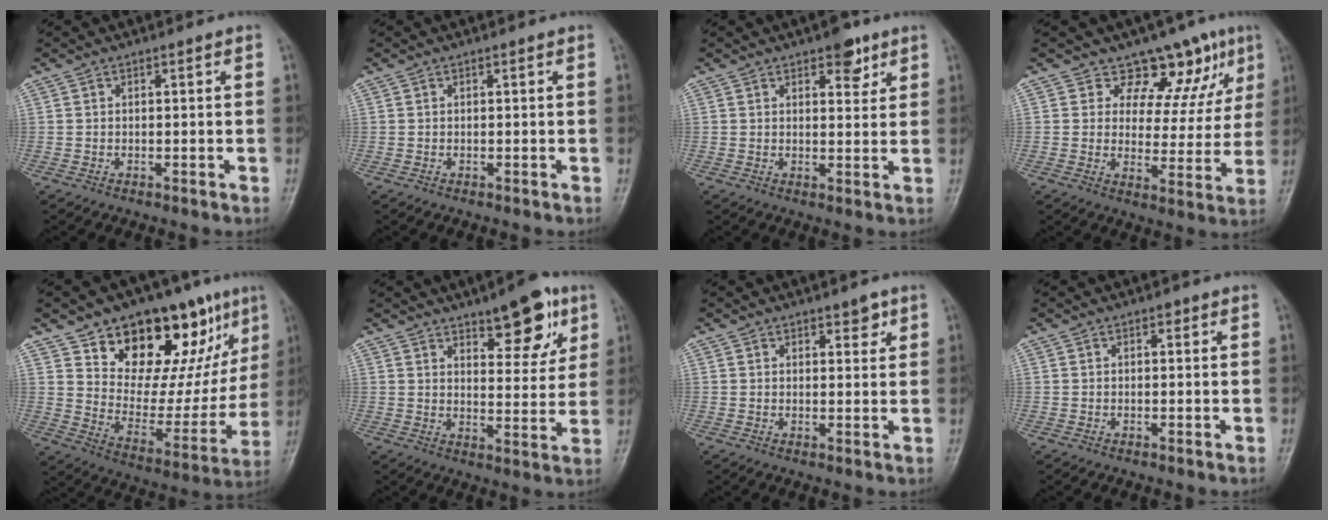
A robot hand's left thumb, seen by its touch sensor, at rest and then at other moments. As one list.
[{"total": 0.0}, {"total": 5.0, "force": [3.1, 2.5, 3.1], "torque": [-0.017, -0.015, 0.039]}, {"total": 10.8, "force": [7.6, 6.6, 3.9], "torque": [-0.001, -0.042, 0.092]}, {"total": 24.5, "force": [13.8, 12.2, 16.2], "torque": [-0.167, -0.044, 0.222]}, {"total": 11.3, "force": [6.6, 4.5, 8.0], "torque": [-0.079, -0.037, 0.096]}, {"total": 2.9, "force": [1.9, 1.5, 1.6], "torque": [-0.003, -0.010, 0.026]}, {"total": 0.9, "force": [0.4, 0.6, 0.5], "torque": [0.001, 0.000, 0.003]}]